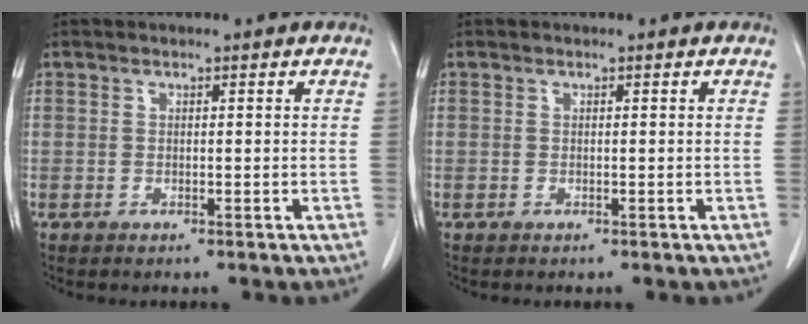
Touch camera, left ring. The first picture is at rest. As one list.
[{"total": 0.0}]